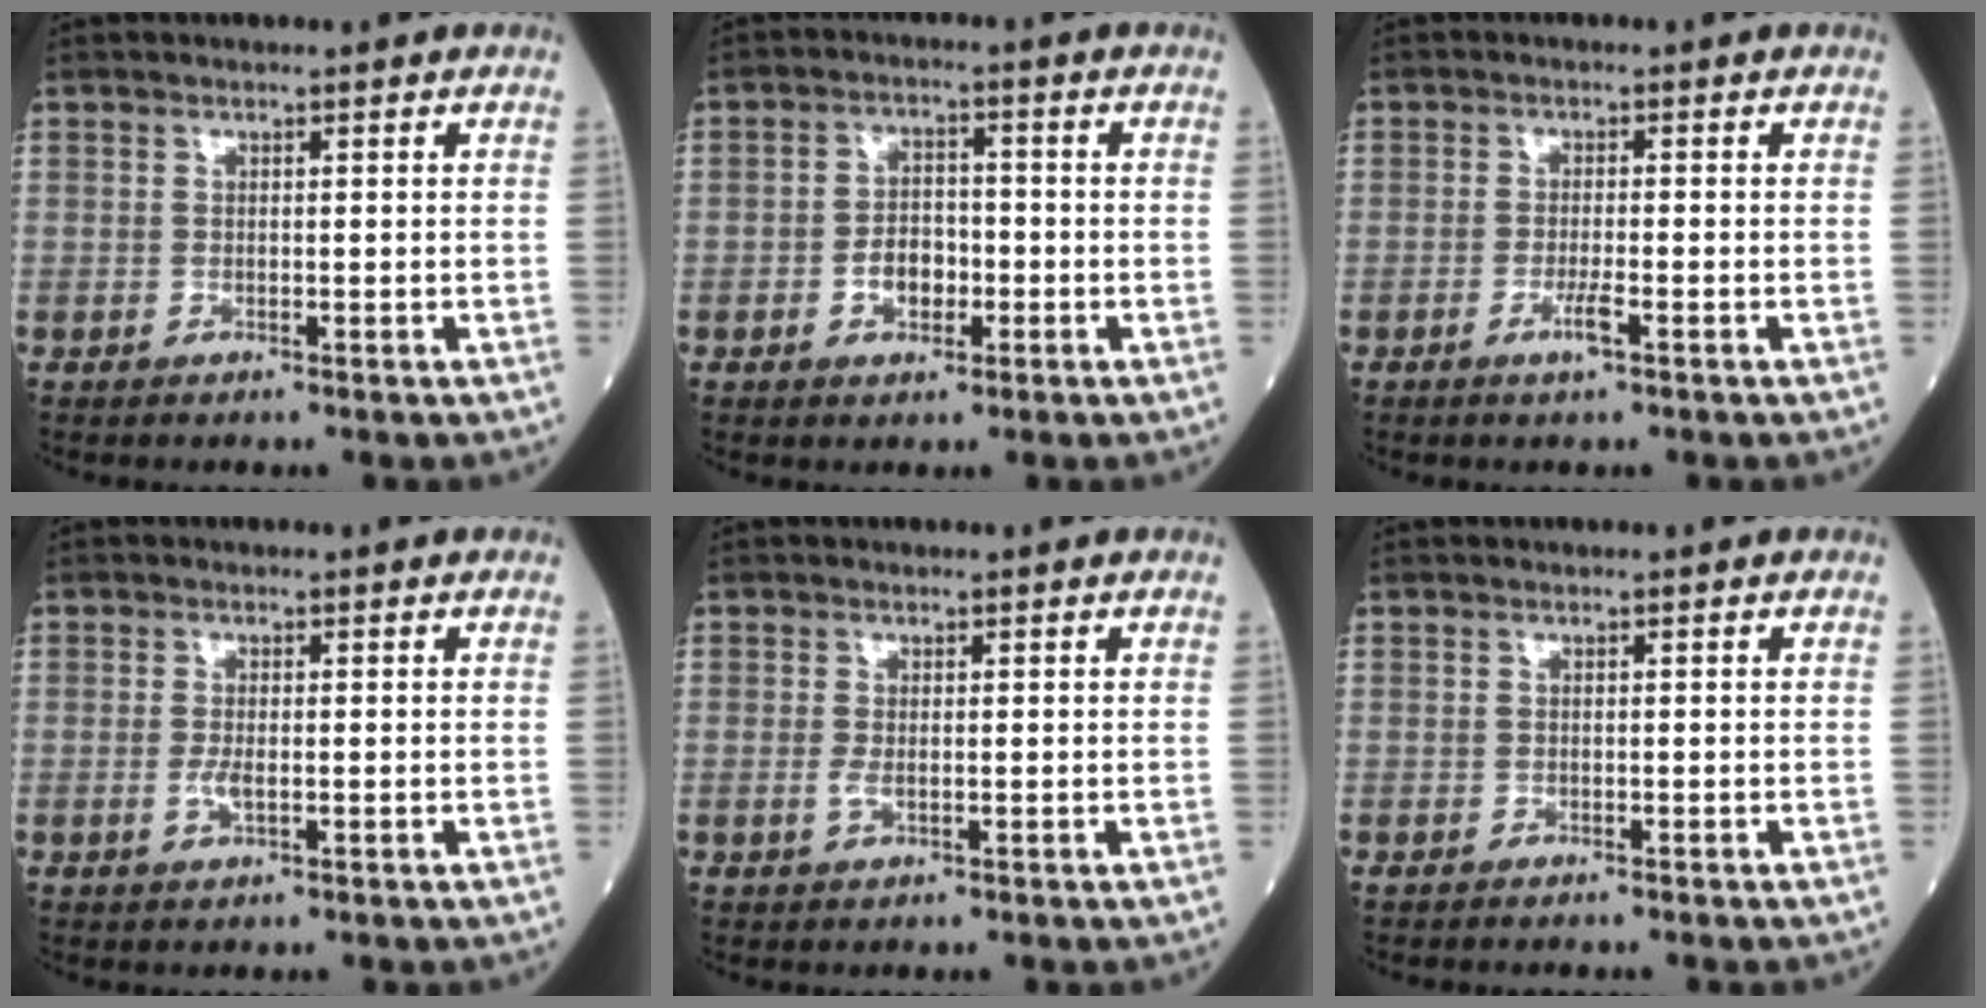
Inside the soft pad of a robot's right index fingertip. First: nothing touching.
{"total": 4.6, "force": [-1.5, 2.9, 3.3], "torque": [-0.054, 0.009, -0.024]}
{"total": 2.6, "force": [-1.3, 0.0, 2.3], "torque": [-0.045, -0.004, -0.025]}
{"total": 1.9, "force": [-0.5, 0.6, 1.7], "torque": [-0.039, -0.002, -0.008]}
{"total": 1.1, "force": [-0.2, 0.4, 1.0], "torque": [-0.024, -0.002, -0.004]}
{"total": 0.9, "force": [-0.9, 0.2, 0.3], "torque": [-0.004, 0.000, -0.014]}